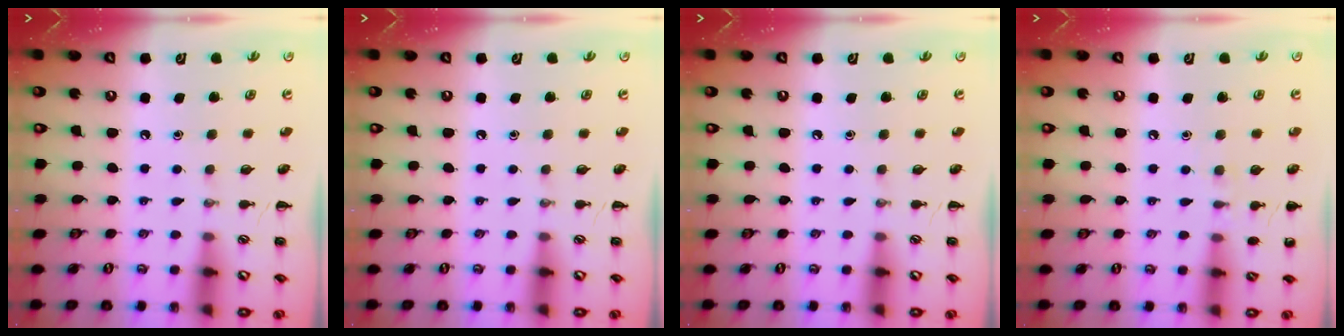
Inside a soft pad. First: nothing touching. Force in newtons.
{"total": 0.0}
{"total": 0.0}
{"total": 6.4, "press": 6.1, "slide": 1.8}